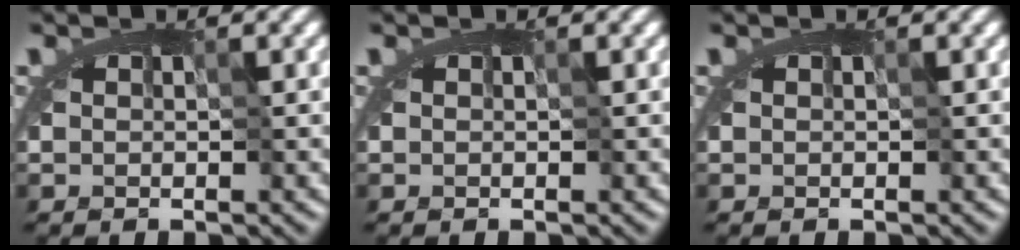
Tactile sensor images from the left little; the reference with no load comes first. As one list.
[{"total": 0.0}, {"total": 0.0}]